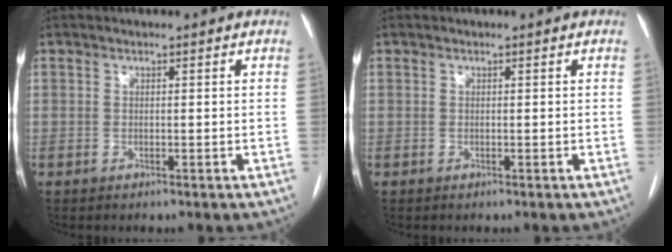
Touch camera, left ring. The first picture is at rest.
{"total": 0.0}